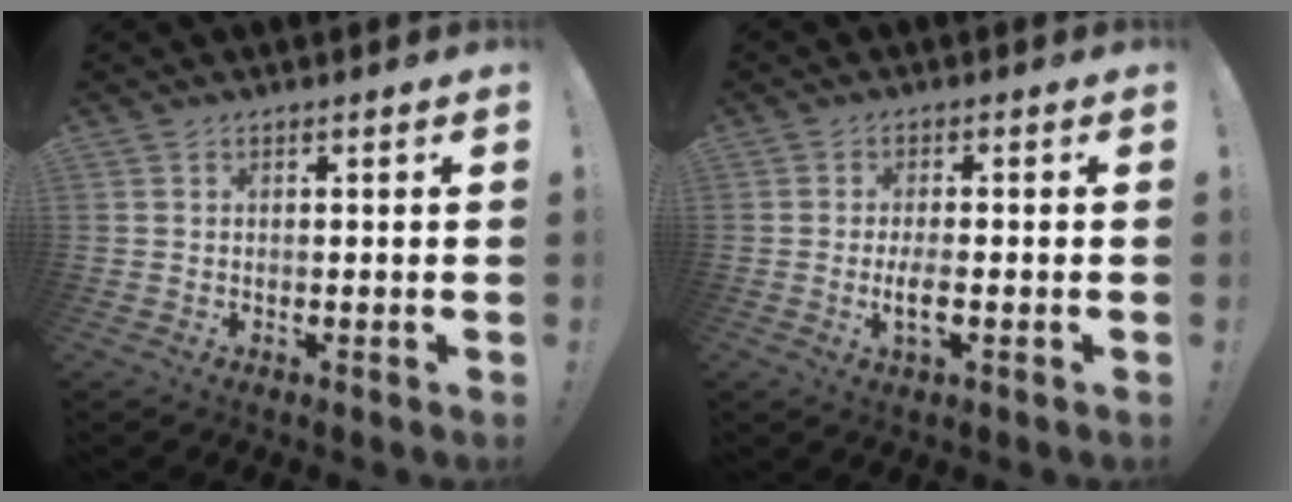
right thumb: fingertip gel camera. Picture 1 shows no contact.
{"total": 4.6, "force": [-1.3, 1.2, 4.2], "torque": [-0.087, -0.009, -0.027]}